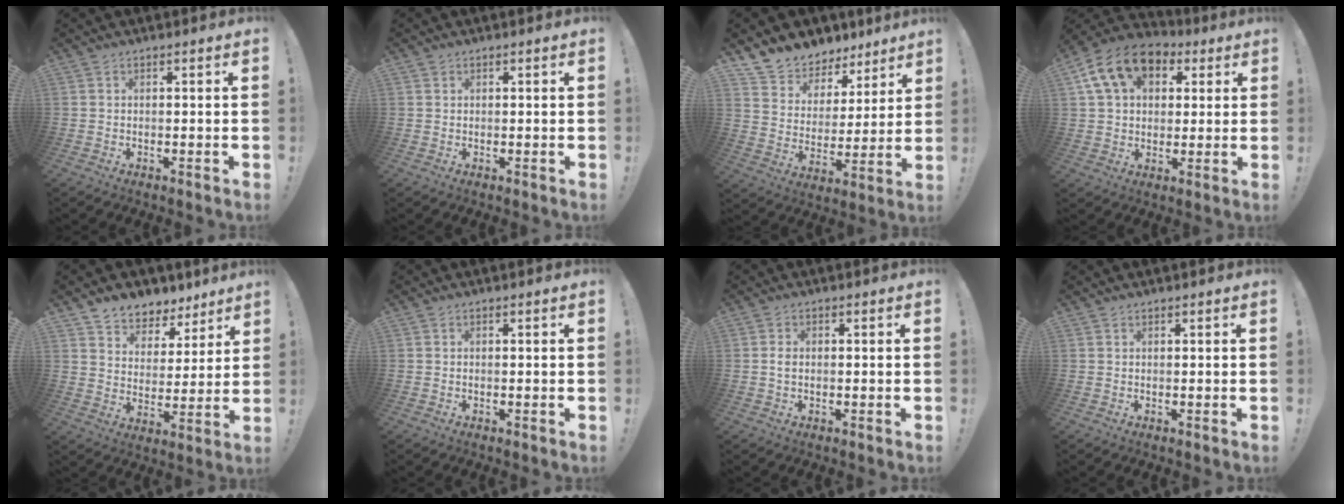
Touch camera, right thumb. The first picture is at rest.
{"total": 0.7, "force": [0.5, 0.5, 0.0], "torque": [0.000, -0.001, 0.010]}
{"total": 9.3, "force": [7.5, 5.4, 0.9], "torque": [-0.022, -0.066, 0.141]}
{"total": 15.3, "force": [6.4, 10.7, 8.8], "torque": [-0.137, -0.017, 0.123]}
{"total": 7.3, "force": [5.3, 4.9, 0.9], "torque": [-0.011, -0.050, 0.104]}
{"total": 0.0}
{"total": 1.4, "force": [-0.1, 0.9, 1.1], "torque": [-0.024, 0.007, -0.002]}
{"total": 0.5, "force": [0.5, 0.2, 0.0], "torque": [0.006, -0.002, 0.008]}